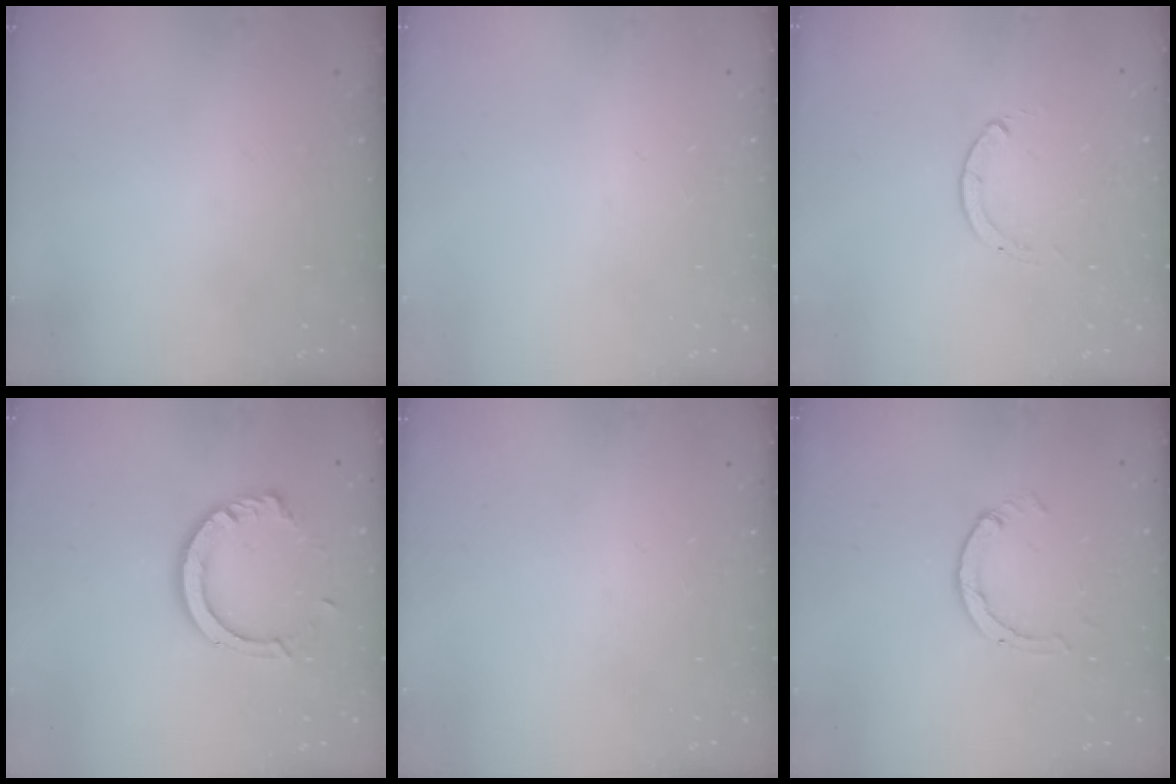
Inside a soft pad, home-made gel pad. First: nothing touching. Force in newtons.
{"total": 0.0}
{"total": 0.0}
{"total": 11.2, "press": 11.2, "slide": 1.0}
{"total": 0.0}
{"total": 2.6, "press": 2.5, "slide": 0.3}